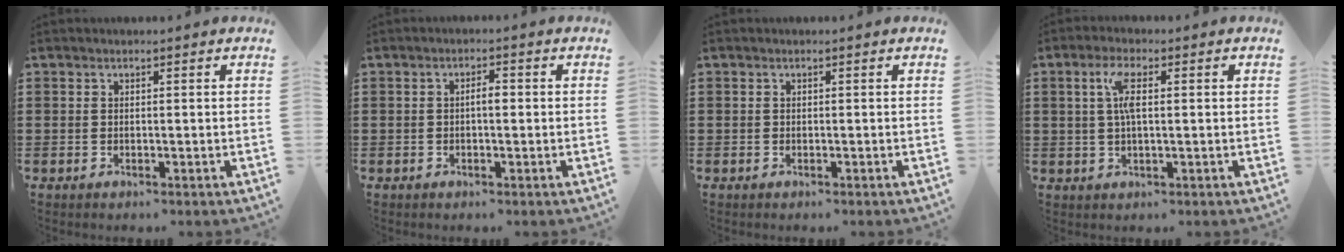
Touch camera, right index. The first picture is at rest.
{"total": 1.9, "force": [-0.2, 0.6, 1.8], "torque": [-0.034, 0.002, -0.005]}
{"total": 0.0}
{"total": 4.9, "force": [1.0, 1.4, 4.6], "torque": [-0.100, 0.005, 0.013]}